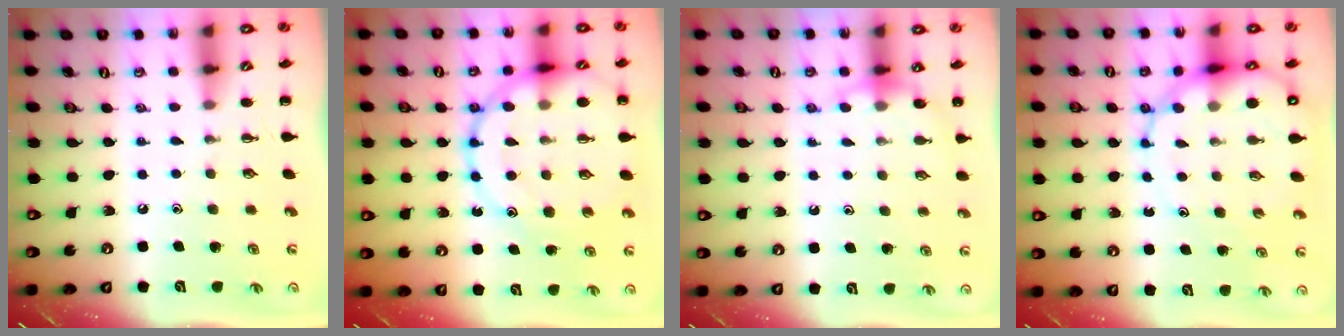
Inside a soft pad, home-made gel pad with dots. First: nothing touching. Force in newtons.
{"total": 22.9, "press": 22.7, "slide": 3.3}
{"total": 7.1, "press": 6.9, "slide": 1.6}
{"total": 13.5, "press": 13.0, "slide": 3.4}